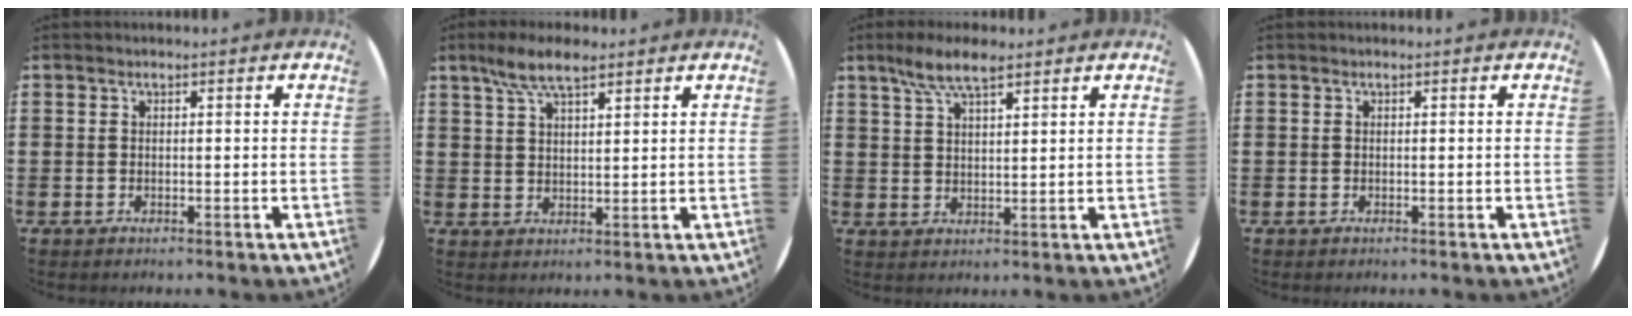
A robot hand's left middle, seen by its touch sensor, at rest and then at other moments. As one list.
[{"total": 6.1, "force": [4.5, 1.8, 3.8], "torque": [-0.084, 0.001, 0.080]}, {"total": 6.2, "force": [4.5, 1.7, 3.9], "torque": [-0.086, 0.001, 0.080]}, {"total": 0.0}]